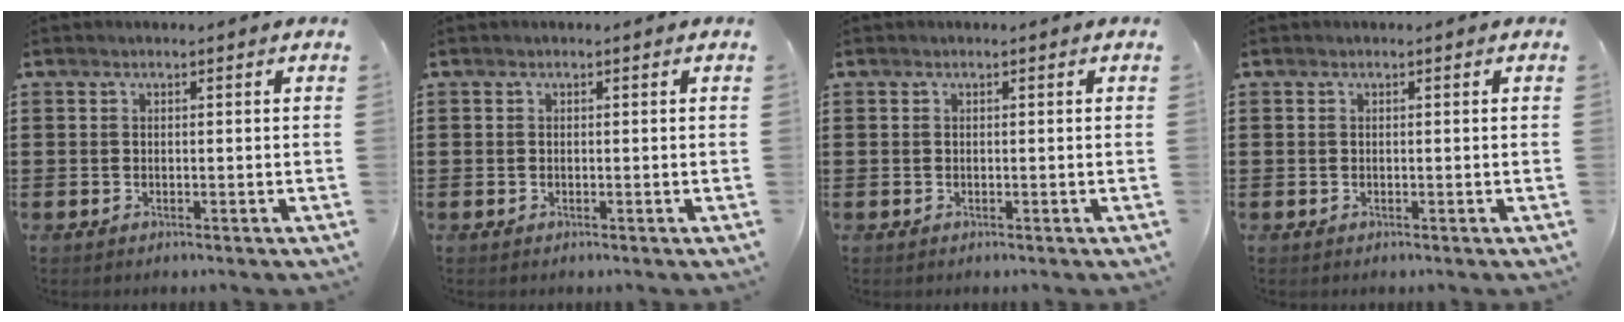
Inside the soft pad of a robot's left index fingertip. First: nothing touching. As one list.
[{"total": 0.0}, {"total": 0.0}, {"total": 0.0}]